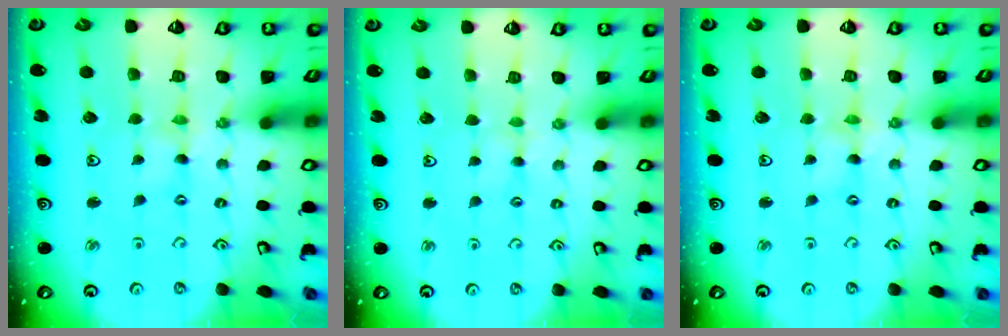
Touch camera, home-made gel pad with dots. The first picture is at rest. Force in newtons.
{"total": 1.8, "press": 1.8, "slide": 0.3}
{"total": 1.3, "press": 1.2, "slide": 0.2}